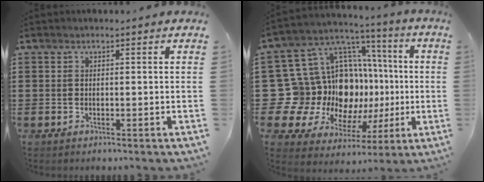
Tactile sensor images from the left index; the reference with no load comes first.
{"total": 17.8, "force": [-0.9, 16.1, 7.4], "torque": [-0.170, -0.041, 0.025]}